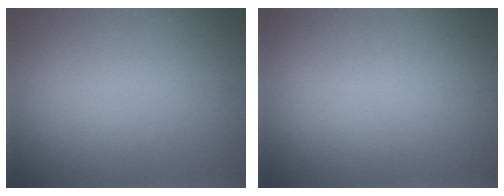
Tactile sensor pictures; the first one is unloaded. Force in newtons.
{"total": 0.0}